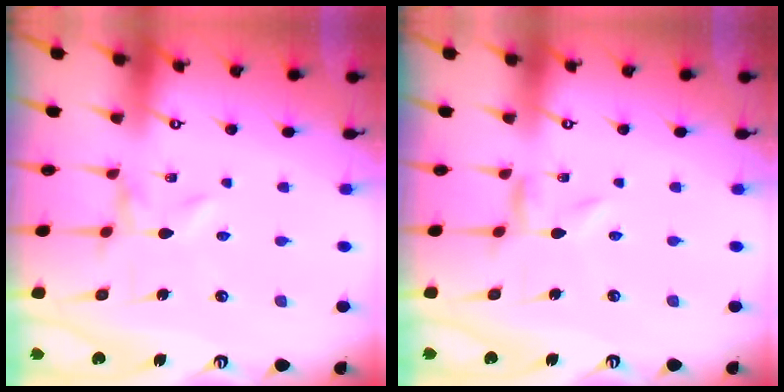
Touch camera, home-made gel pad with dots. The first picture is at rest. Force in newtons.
{"total": 1.4, "press": 1.4, "slide": 0.2}